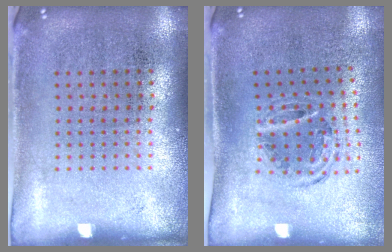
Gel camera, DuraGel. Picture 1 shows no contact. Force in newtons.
{"total": 0.9, "press": 0.9, "slide": 0.2}